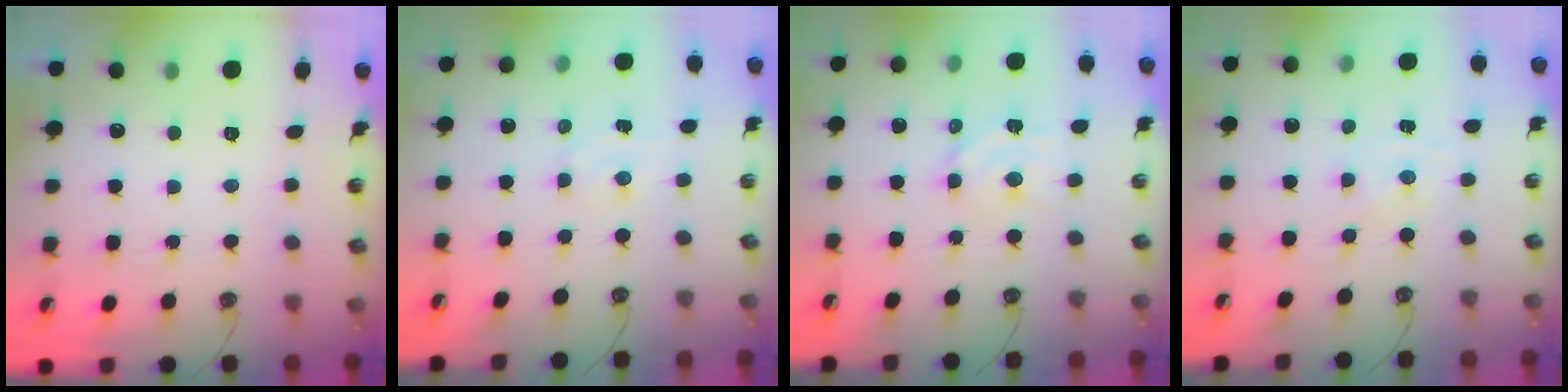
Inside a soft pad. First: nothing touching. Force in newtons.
{"total": 2.6, "press": 2.6, "slide": 0.4}
{"total": 7.5, "press": 7.4, "slide": 1.3}
{"total": 0.0}